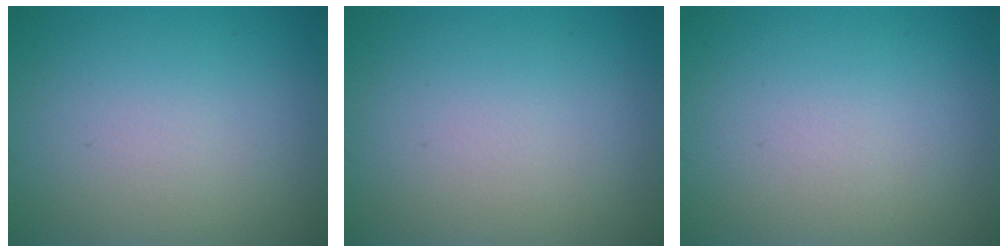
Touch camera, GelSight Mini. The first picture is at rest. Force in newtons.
{"total": 0.0}
{"total": 0.0}